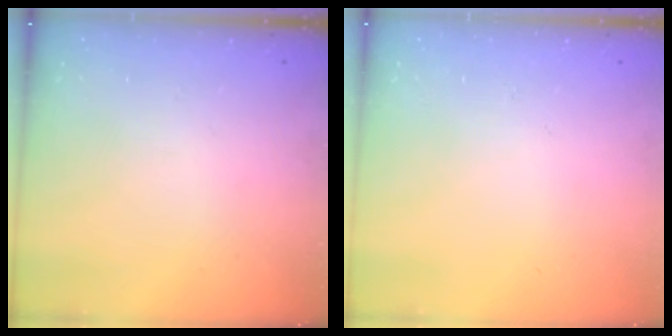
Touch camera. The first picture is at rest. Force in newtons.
{"total": 0.0}